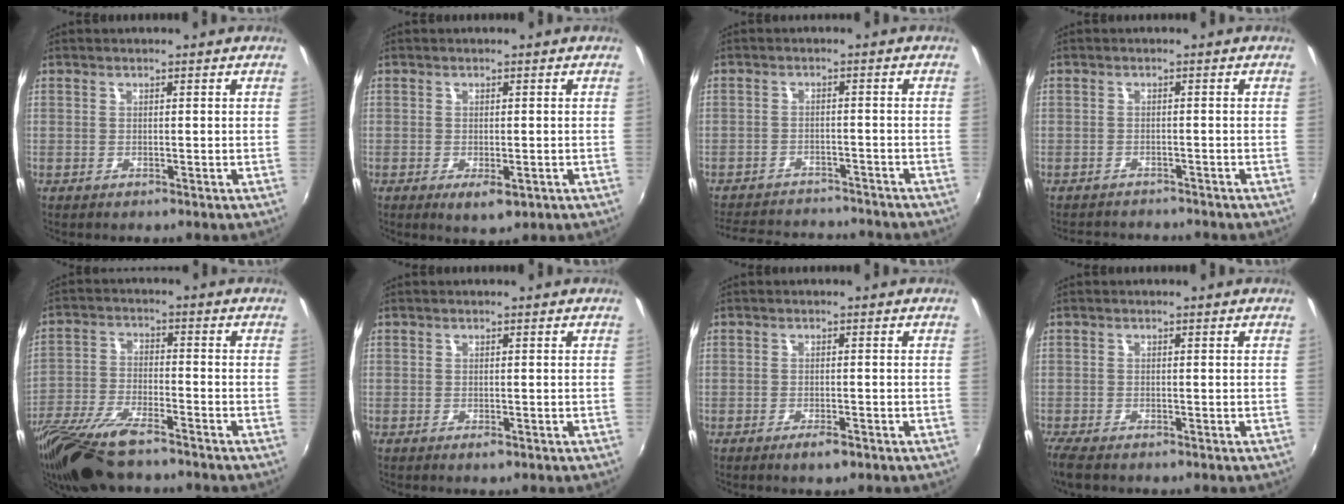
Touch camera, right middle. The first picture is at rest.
{"total": 3.2, "force": [-1.2, 1.3, 2.6], "torque": [-0.046, -0.011, -0.013]}
{"total": 12.7, "force": [-11.4, 4.1, 3.9], "torque": [-0.104, 0.022, -0.161]}
{"total": 4.7, "force": [-4.5, 1.2, 0.7], "torque": [-0.027, 0.002, -0.070]}
{"total": 15.4, "force": [-12.2, 3.7, 8.6], "torque": [-0.190, -0.040, -0.229]}
{"total": 0.7, "force": [-0.4, 0.2, 0.5], "torque": [-0.009, -0.001, -0.005]}
{"total": 2.3, "force": [-1.5, 0.5, 1.7], "torque": [-0.036, -0.003, -0.027]}
{"total": 4.0, "force": [-3.1, 1.0, 2.3], "torque": [-0.058, -0.017, -0.060]}